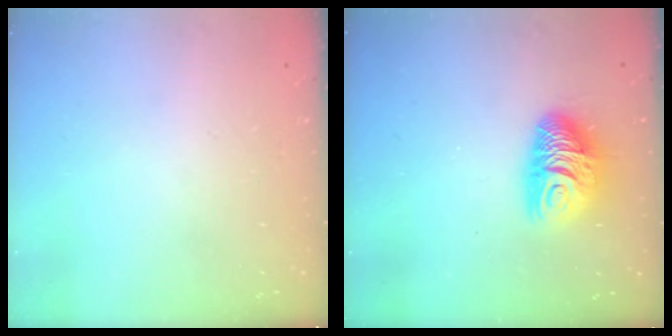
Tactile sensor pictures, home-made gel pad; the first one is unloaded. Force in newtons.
{"total": 10.5, "press": 10.5, "slide": 0.5}